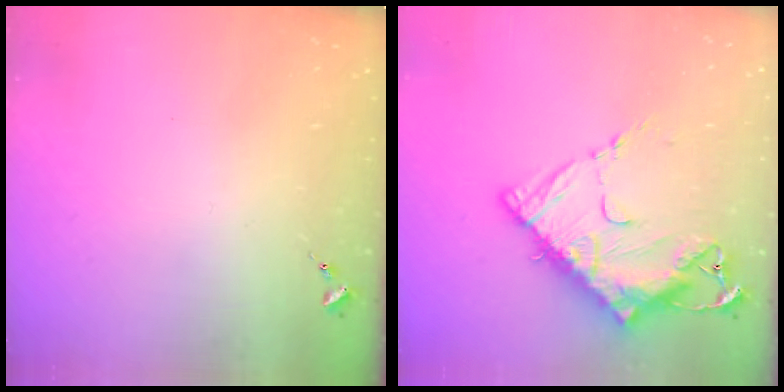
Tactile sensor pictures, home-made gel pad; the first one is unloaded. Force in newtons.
{"total": 16.9, "press": 16.8, "slide": 1.6}